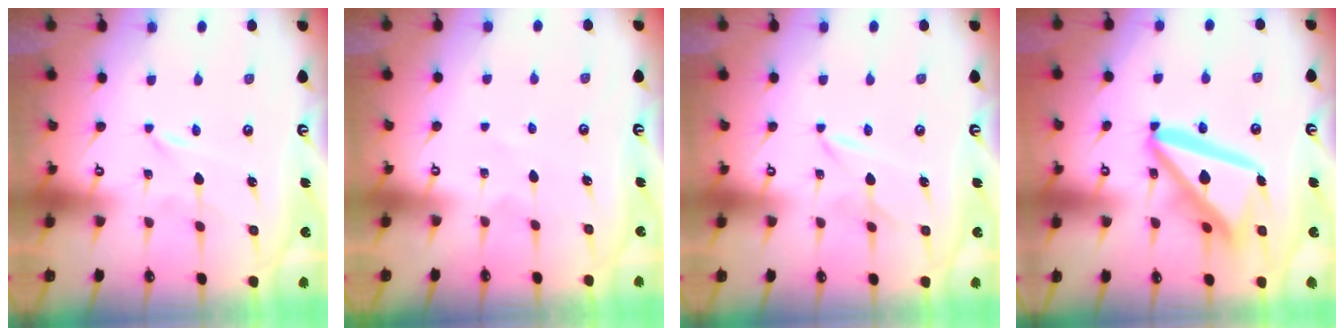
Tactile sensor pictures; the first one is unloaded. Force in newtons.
{"total": 1.5, "press": 1.5, "slide": 0.3}
{"total": 3.3, "press": 3.3, "slide": 0.4}
{"total": 19.2, "press": 19.1, "slide": 2.2}